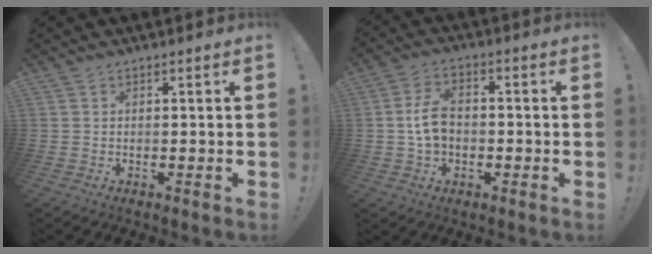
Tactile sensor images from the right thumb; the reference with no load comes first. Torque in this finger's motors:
{"motor_torque": [0.70, 0.61, 0.00, -0.04, 0.06]}